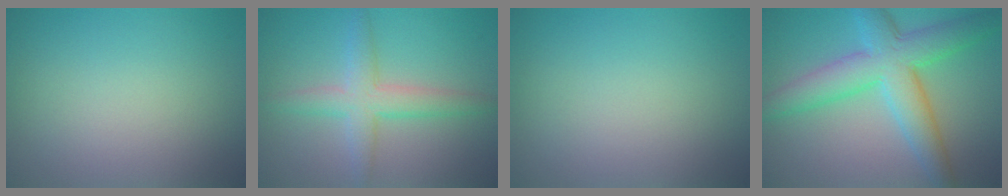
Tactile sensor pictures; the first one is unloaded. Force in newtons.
{"total": 3.6, "press": 3.6, "slide": 0.1}
{"total": 0.0}
{"total": 7.6, "press": 7.6, "slide": 0.1}